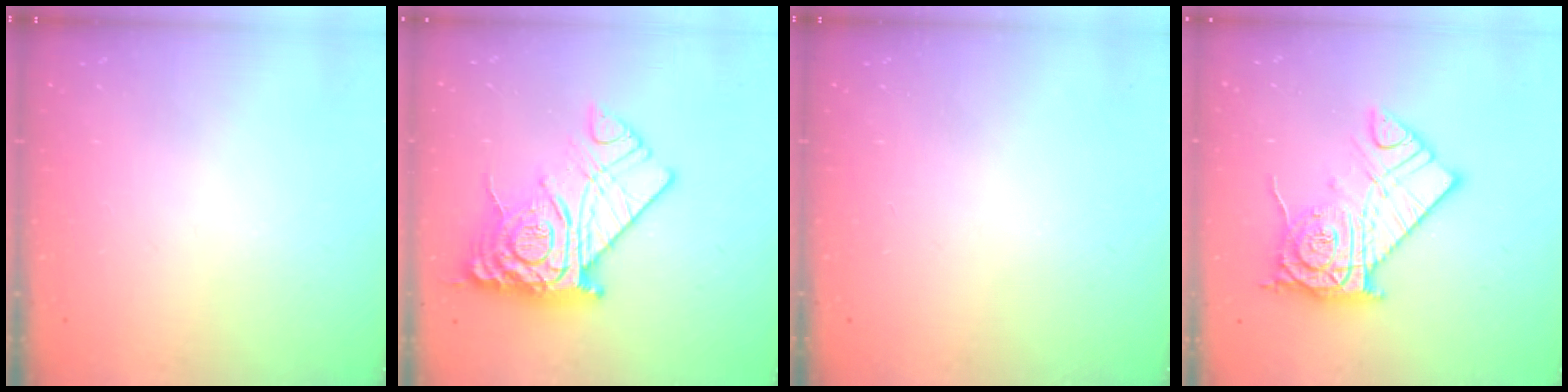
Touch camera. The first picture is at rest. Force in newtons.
{"total": 21.4, "press": 21.3, "slide": 2.0}
{"total": 0.0}
{"total": 16.8, "press": 16.8, "slide": 0.6}